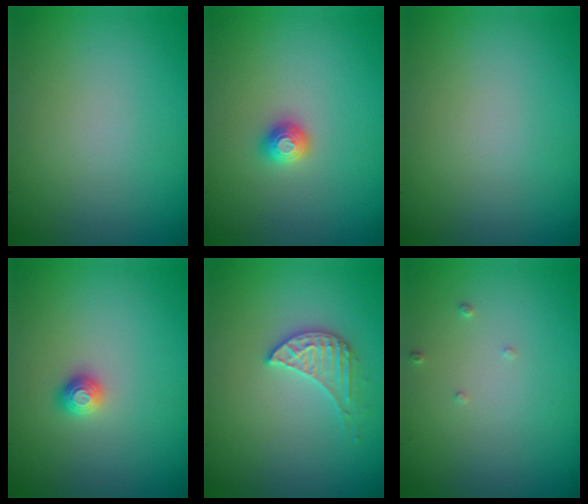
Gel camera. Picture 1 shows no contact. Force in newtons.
{"total": 1.3, "press": 1.2, "slide": 0.4}
{"total": 0.0}
{"total": 1.1, "press": 1.1, "slide": 0.3}
{"total": 2.6, "press": 2.6, "slide": 0.2}
{"total": 0.7, "press": 0.7, "slide": 0.2}